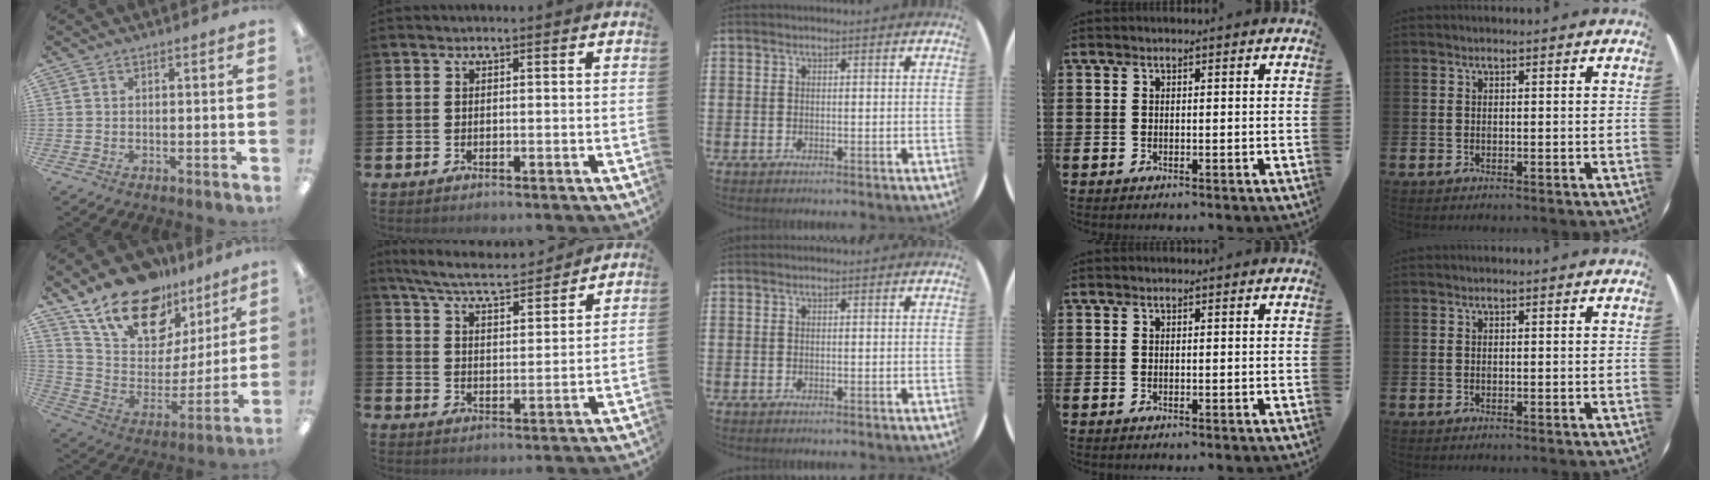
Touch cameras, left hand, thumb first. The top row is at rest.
{"thumb": {"total": 20.2, "force": [14.8, 10.6, 8.8], "torque": [-0.171, -0.091, 0.269]}, "index": {"total": 7.0, "force": [6.6, 0.8, 2.2], "torque": [-0.068, -0.038, 0.116]}}